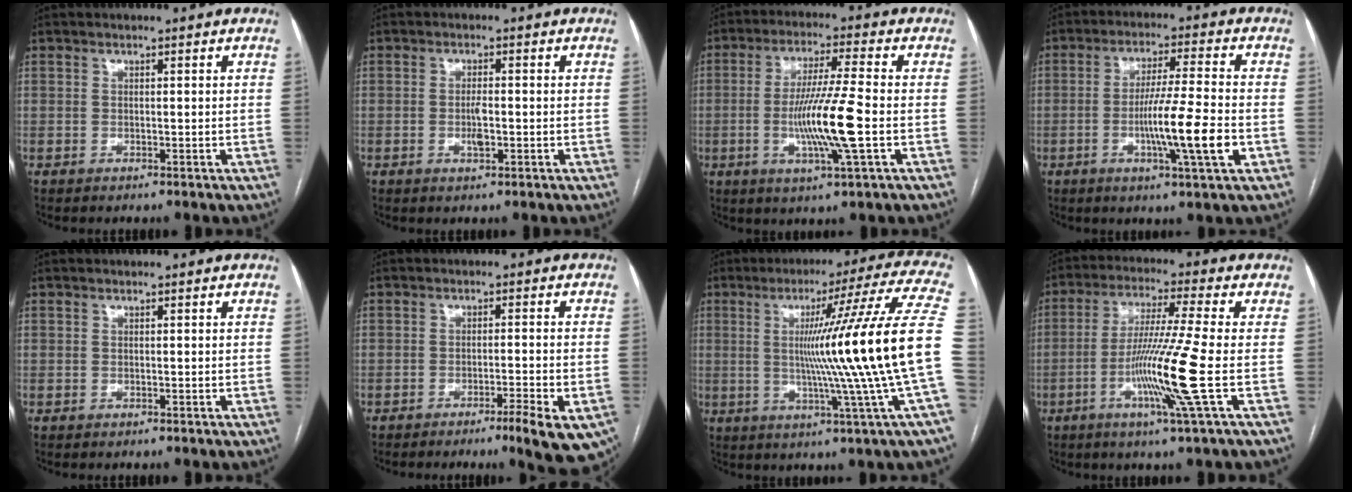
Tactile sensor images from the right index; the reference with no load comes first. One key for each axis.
{"total": 2.4, "fx": -0.6, "fy": 0.7, "fz": 2.3, "tx": -0.045, "ty": 0.000, "tz": -0.008}
{"total": 11.2, "fx": -2.2, "fy": -0.5, "fz": 11.0, "tx": -0.212, "ty": -0.012, "tz": -0.045}
{"total": 10.7, "fx": -2.8, "fy": -0.6, "fz": 10.3, "tx": -0.182, "ty": -0.012, "tz": -0.052}
{"total": 0.0}
{"total": 8.4, "fx": -5.2, "fy": 0.6, "fz": 6.6, "tx": -0.064, "ty": -0.007, "tz": -0.073}
{"total": 20.9, "fx": -0.6, "fy": -3.4, "fz": 20.6, "tx": -0.252, "ty": 0.001, "tz": -0.026}
{"total": 12.0, "fx": -3.4, "fy": -2.4, "fz": 11.2, "tx": -0.219, "ty": -0.021, "tz": -0.069}